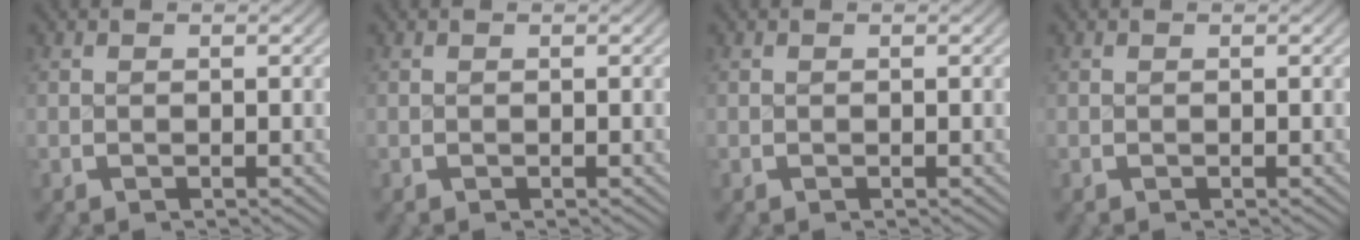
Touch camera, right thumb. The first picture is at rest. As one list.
[{"total": 0.0}, {"total": 0.0}, {"total": 0.0}]